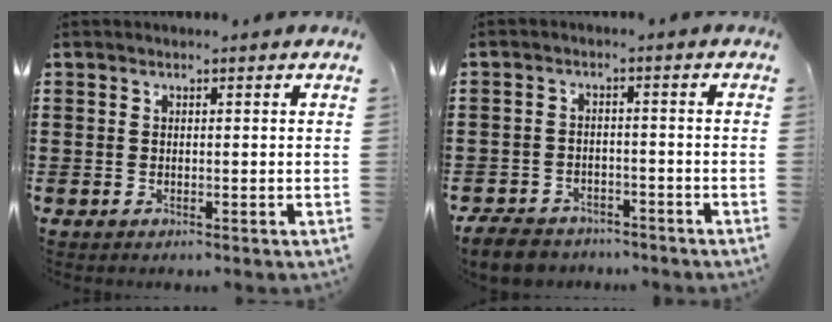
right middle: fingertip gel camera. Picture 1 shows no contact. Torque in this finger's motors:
{"motor_torque": [0.19, -0.10, 0.05, 0.07]}